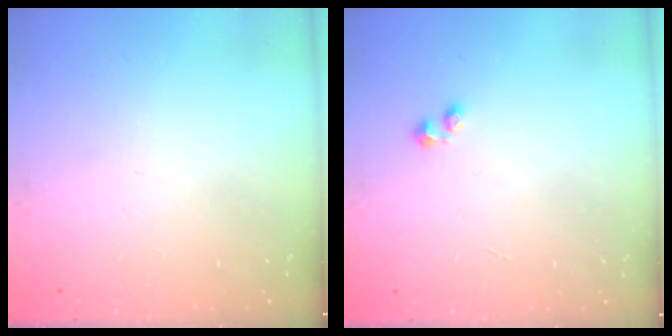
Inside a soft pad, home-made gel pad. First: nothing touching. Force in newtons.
{"total": 1.2, "press": 1.1, "slide": 0.5}